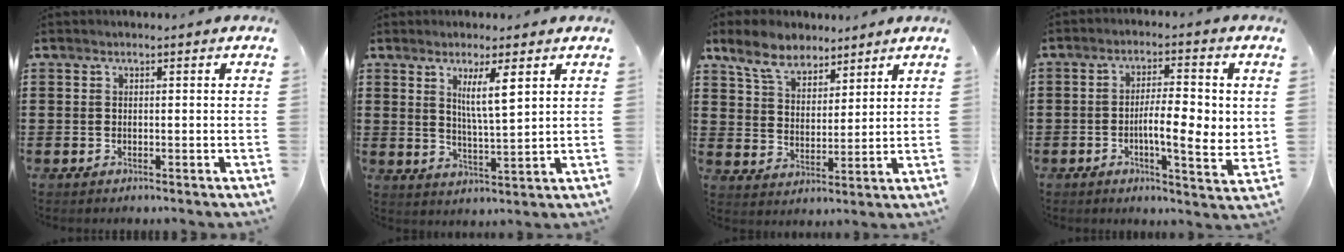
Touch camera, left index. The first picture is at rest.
{"total": 5.8, "force": [2.9, 0.8, 5.0], "torque": [-0.091, -0.006, 0.044]}
{"total": 7.2, "force": [6.0, 3.0, 2.7], "torque": [-0.079, -0.005, 0.112]}
{"total": 7.5, "force": [-0.3, 2.0, 7.3], "torque": [-0.107, -0.012, -0.013]}